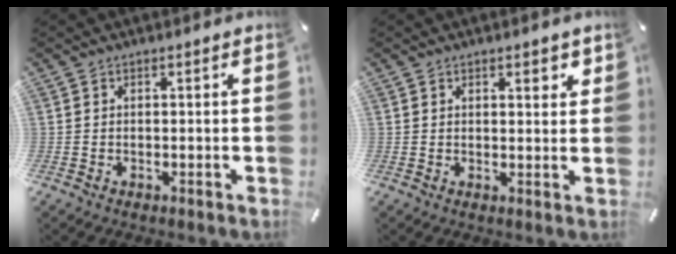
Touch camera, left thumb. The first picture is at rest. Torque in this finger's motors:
{"motor_torque": [0.39, 0.02, 0.18, -0.28, 0.06]}